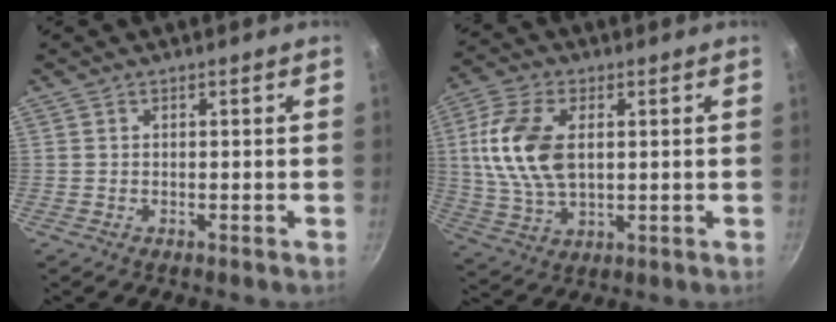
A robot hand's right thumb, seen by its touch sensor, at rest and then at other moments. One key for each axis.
{"total": 13.6, "fx": 2.1, "fy": 7.9, "fz": 10.8, "tx": -0.208, "ty": 0.000, "tz": 0.039}